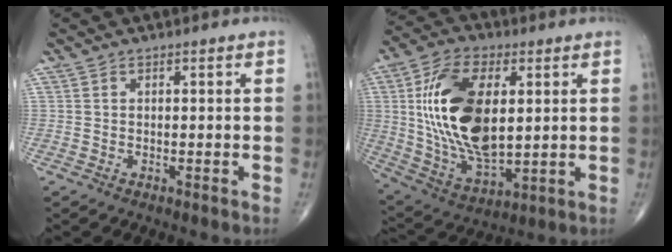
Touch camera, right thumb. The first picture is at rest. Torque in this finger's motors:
{"motor_torque": [1.10, 3.22, 2.26, 0.48, 0.72]}